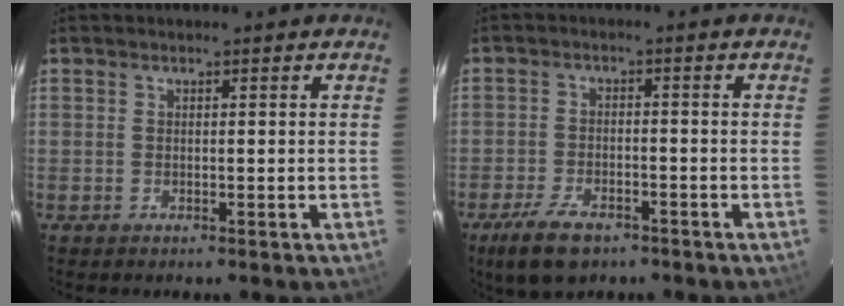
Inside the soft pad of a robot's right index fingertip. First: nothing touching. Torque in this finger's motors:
{"motor_torque": [0.79, -0.72, 0.29, 0.04]}